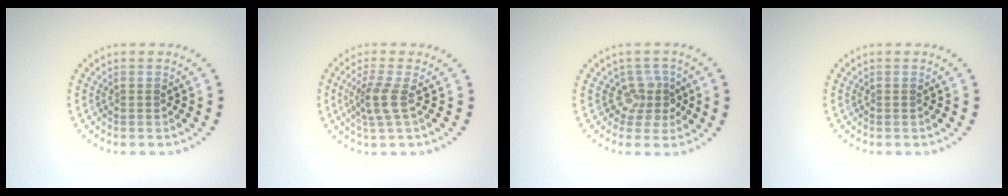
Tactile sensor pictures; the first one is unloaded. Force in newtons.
{"total": 2.6, "press": 2.0, "slide": 1.7}
{"total": 2.6, "press": 1.9, "slide": 1.9}
{"total": 0.0}